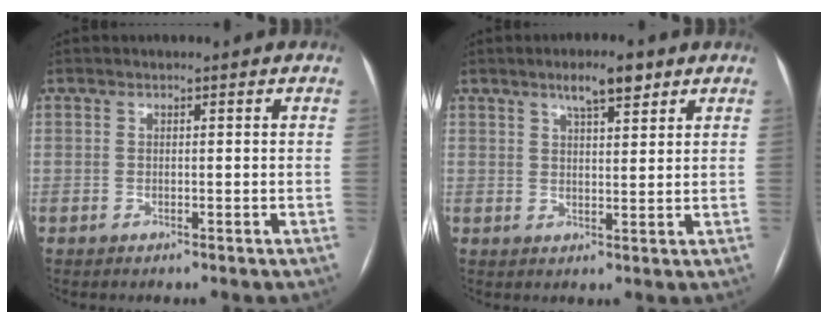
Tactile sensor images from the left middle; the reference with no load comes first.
{"total": 5.1, "force": [3.4, 1.2, 3.6], "torque": [-0.063, 0.006, 0.053]}